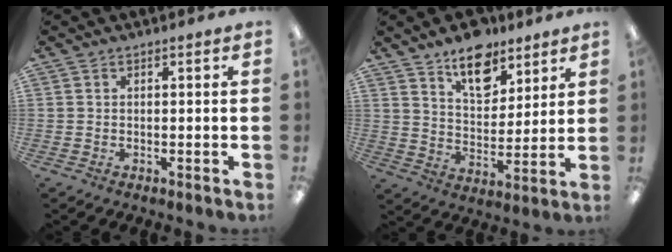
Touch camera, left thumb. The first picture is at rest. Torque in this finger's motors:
{"motor_torque": [0.18, 0.21, -0.11, -0.11, 0.09]}